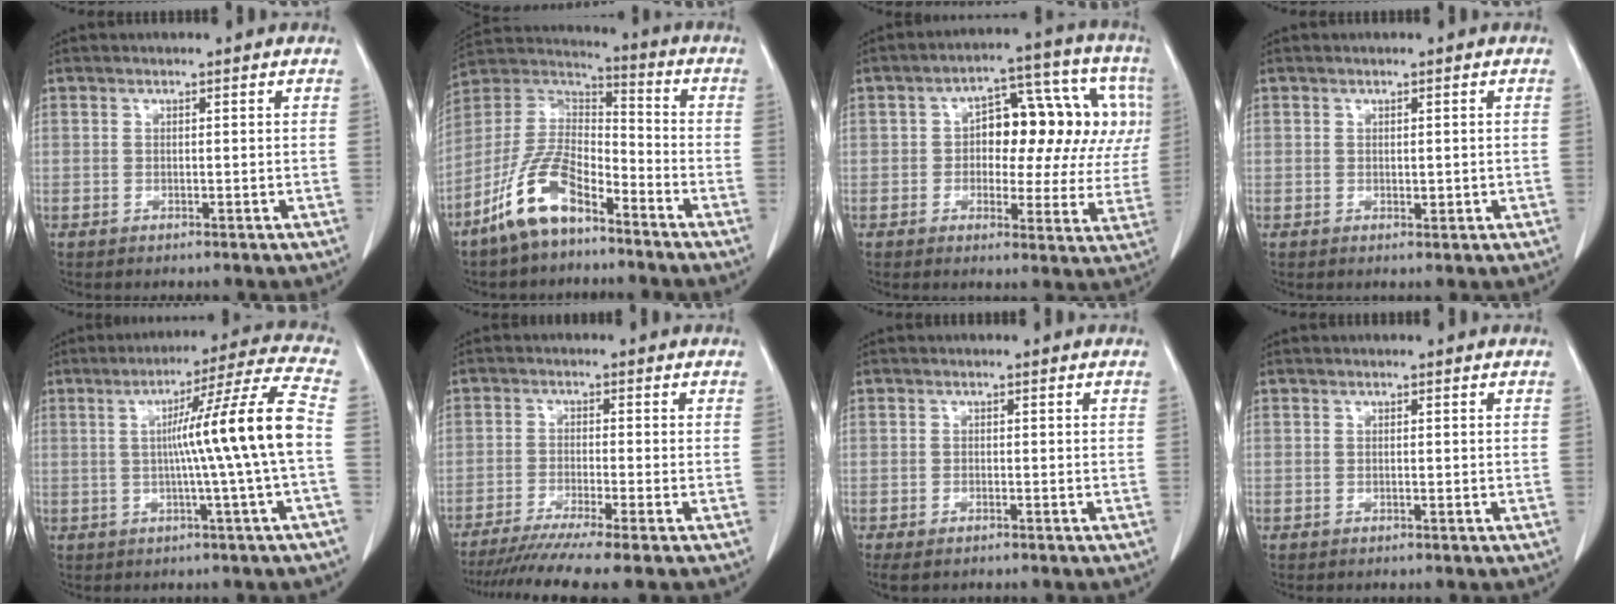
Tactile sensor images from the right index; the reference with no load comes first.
{"total": 12.3, "force": [-8.1, 4.7, 8.0], "torque": [-0.175, 0.010, -0.160]}
{"total": 14.9, "force": [2.3, 7.4, 12.7], "torque": [-0.147, 0.050, 0.030]}
{"total": 1.1, "force": [0.0, 0.6, 0.9], "torque": [-0.014, -0.003, 0.003]}
{"total": 12.8, "force": [-0.5, -2.4, 12.5], "torque": [-0.185, 0.008, -0.006]}
{"total": 9.3, "force": [-7.6, -1.5, 5.1], "torque": [-0.070, -0.027, -0.121]}
{"total": 2.2, "force": [-1.6, 0.8, 1.2], "torque": [-0.022, -0.005, -0.021]}
{"total": 0.0}